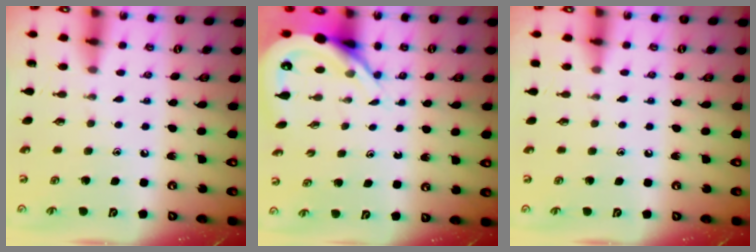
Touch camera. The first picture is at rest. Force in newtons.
{"total": 6.4, "press": 6.3, "slide": 0.8}
{"total": 3.7, "press": 3.6, "slide": 0.4}